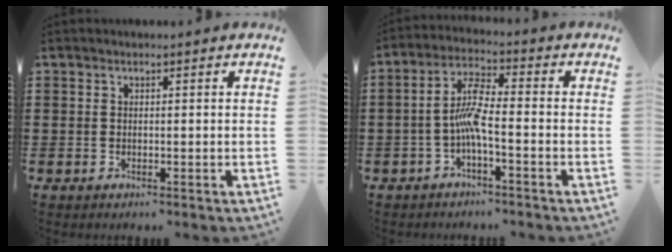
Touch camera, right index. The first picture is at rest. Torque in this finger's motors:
{"motor_torque": [1.40, -0.68, 0.69, 0.20]}